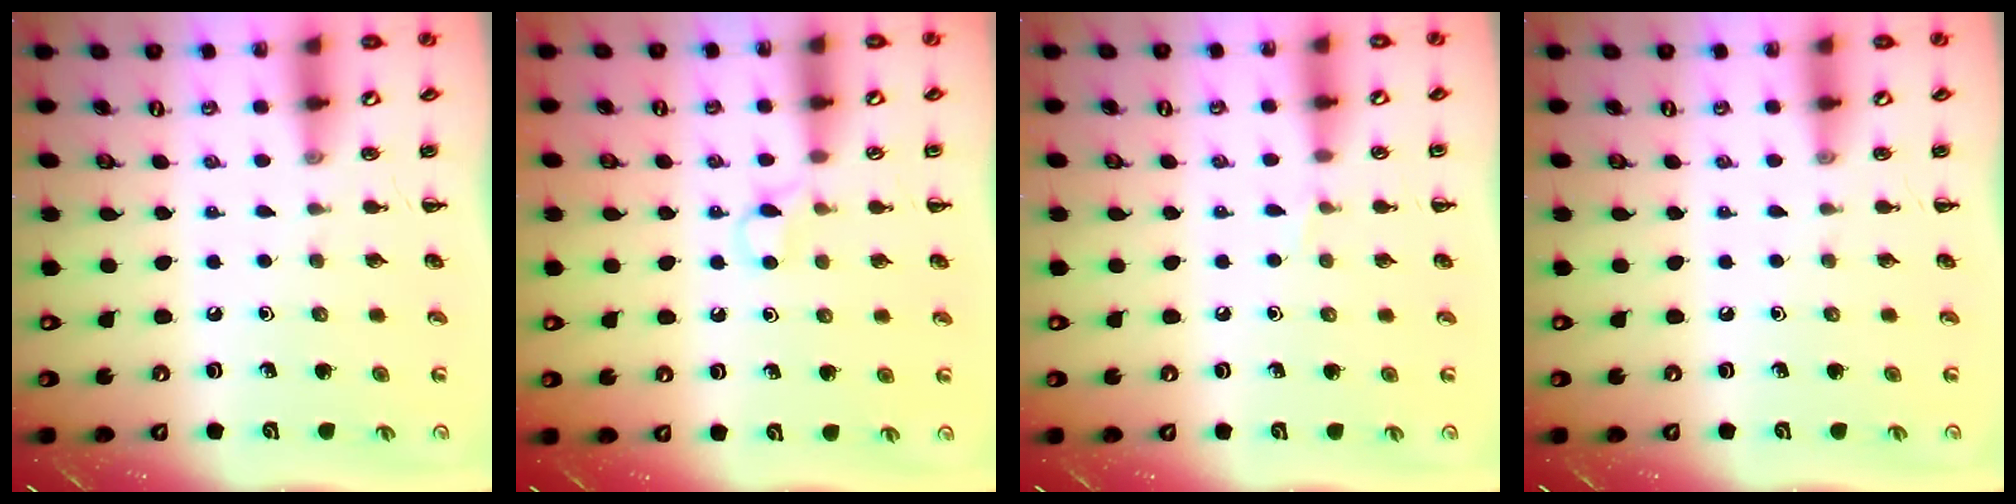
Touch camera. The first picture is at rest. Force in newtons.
{"total": 3.6, "press": 3.3, "slide": 1.3}
{"total": 3.5, "press": 3.3, "slide": 1.0}
{"total": 0.0}